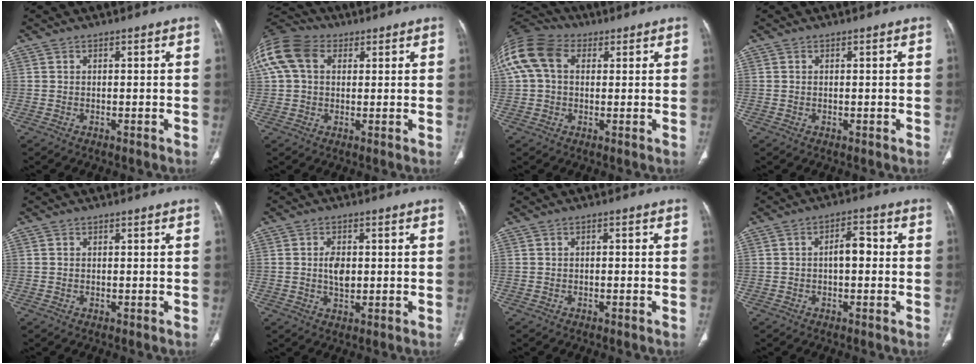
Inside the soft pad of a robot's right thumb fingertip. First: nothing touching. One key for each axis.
{"total": 15.4, "fx": 4.8, "fy": 11.1, "fz": 9.5, "tx": -0.223, "ty": 0.042, "tz": 0.084}
{"total": 14.9, "fx": 4.0, "fy": 10.6, "fz": 9.8, "tx": -0.222, "ty": 0.041, "tz": 0.066}
{"total": 0.0}
{"total": 0.0}
{"total": 4.3, "fx": 0.2, "fy": 2.6, "fz": 3.4, "tx": -0.056, "ty": -0.002, "tz": 0.005}
{"total": 0.5, "fx": -0.2, "fy": 0.4, "fz": 0.3, "tx": 0.001, "ty": 0.000, "tz": -0.006}
{"total": 4.6, "fx": -0.2, "fy": 2.4, "fz": 3.9, "tx": -0.052, "ty": 0.017, "tz": -0.009}